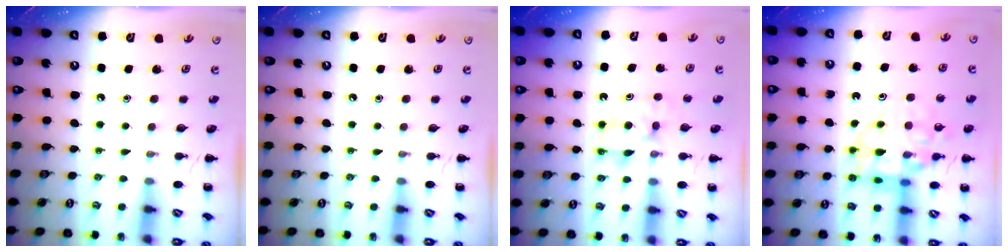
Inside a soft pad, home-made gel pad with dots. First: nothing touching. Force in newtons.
{"total": 0.0}
{"total": 5.4, "press": 5.3, "slide": 1.0}
{"total": 14.2, "press": 14.0, "slide": 2.6}